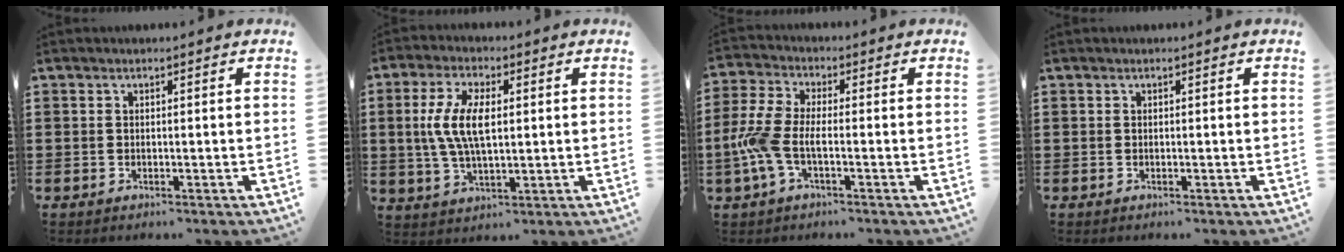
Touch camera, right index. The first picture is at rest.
{"total": 8.1, "force": [0.7, 3.5, 7.3], "torque": [-0.161, 0.005, 0.006]}
{"total": 6.8, "force": [-1.8, 3.0, 5.8], "torque": [-0.155, -0.014, -0.042]}
{"total": 0.0}